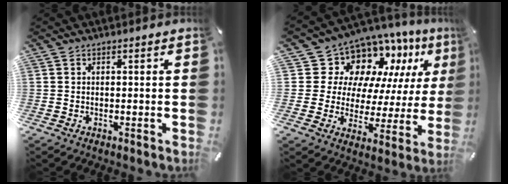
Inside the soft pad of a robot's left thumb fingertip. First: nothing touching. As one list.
[{"total": 12.8, "force": [8.5, 9.0, 3.3], "torque": [-0.069, -0.083, 0.154]}]